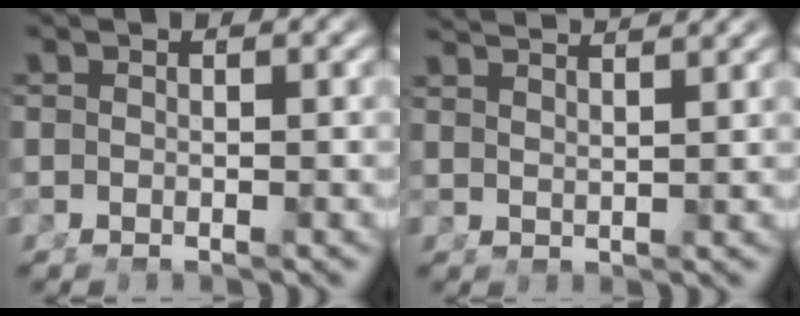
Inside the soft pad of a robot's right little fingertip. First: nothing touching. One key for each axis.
{"total": 4.1, "fx": 3.9, "fy": -0.4, "fz": 1.3, "tx": -0.013, "ty": 0.005, "tz": 0.070}